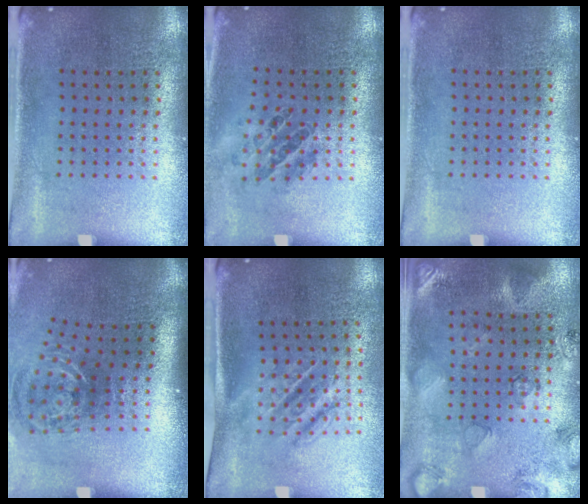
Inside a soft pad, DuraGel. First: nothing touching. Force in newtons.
{"total": 0.9, "press": 0.9, "slide": 0.3}
{"total": 0.0}
{"total": 1.8, "press": 1.3, "slide": 1.3}
{"total": 1.7, "press": 1.3, "slide": 1.1}
{"total": 2.6, "press": 1.7, "slide": 2.0}